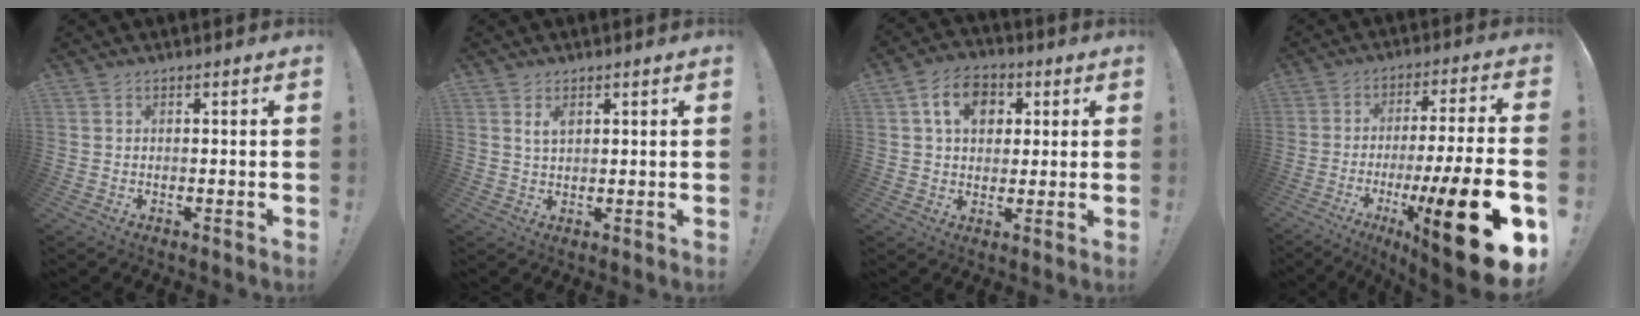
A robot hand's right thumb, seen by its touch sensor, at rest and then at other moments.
{"total": 2.8, "force": [1.5, 1.4, 1.9], "torque": [-0.024, -0.006, 0.023]}
{"total": 11.3, "force": [3.4, 8.5, 6.5], "torque": [-0.095, 0.006, 0.064]}
{"total": 23.8, "force": [-9.1, 3.9, 21.6], "torque": [-0.331, 0.036, -0.141]}